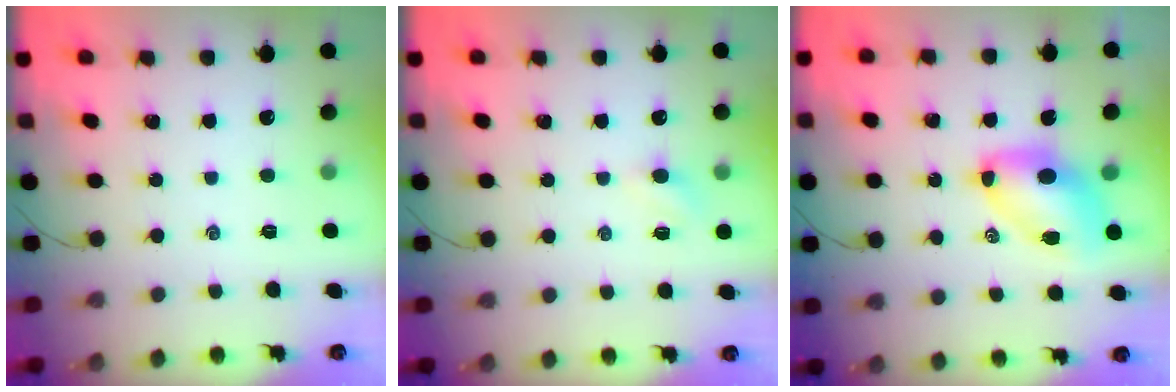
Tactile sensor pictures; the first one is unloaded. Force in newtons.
{"total": 3.2, "press": 3.1, "slide": 1.0}
{"total": 8.9, "press": 8.6, "slide": 2.2}